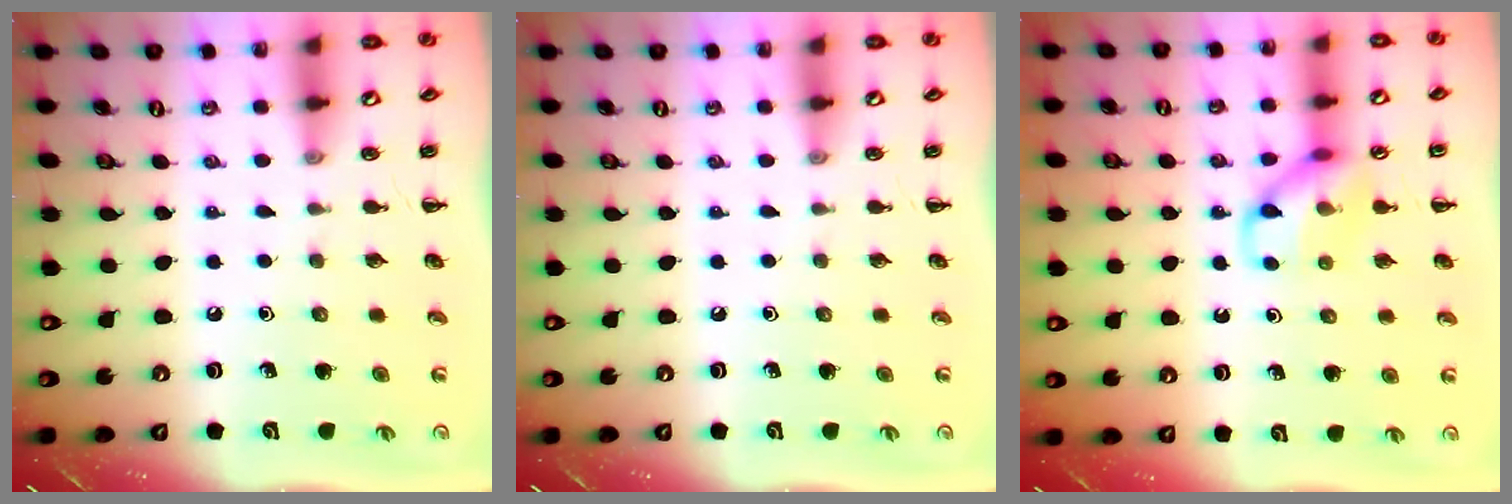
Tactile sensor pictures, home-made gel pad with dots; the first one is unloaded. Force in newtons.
{"total": 0.0}
{"total": 10.4, "press": 10.3, "slide": 1.5}